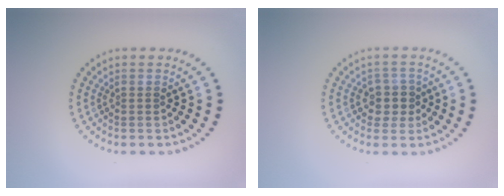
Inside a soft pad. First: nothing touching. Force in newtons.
{"total": 2.4, "press": 2.1, "slide": 1.1}